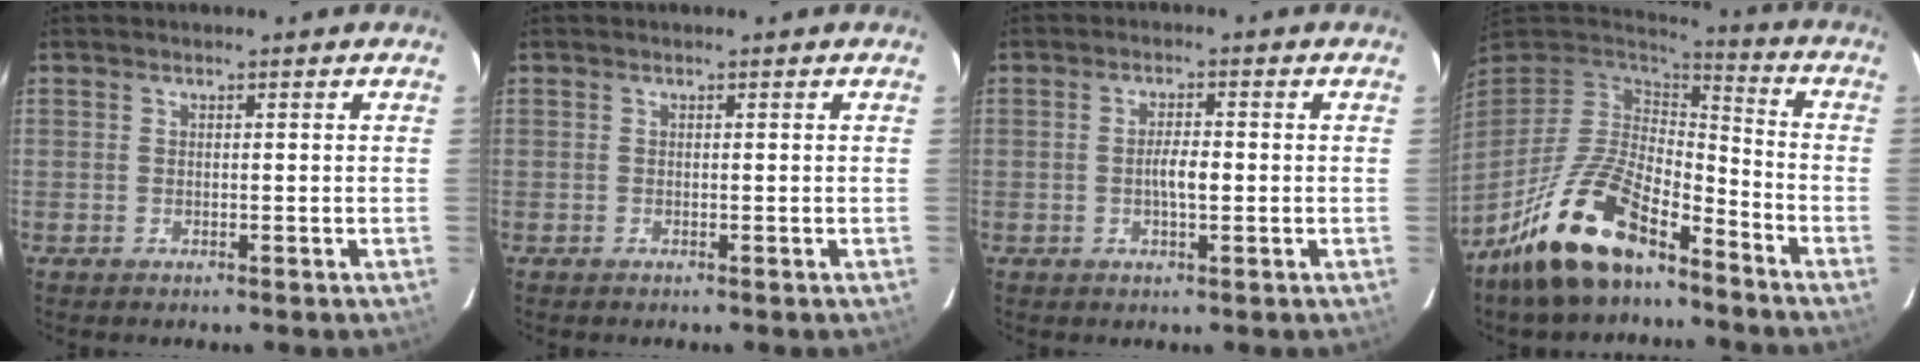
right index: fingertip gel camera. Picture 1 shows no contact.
{"total": 0.0}
{"total": 3.2, "force": [-0.4, 0.9, 3.0], "torque": [-0.055, 0.003, -0.007]}
{"total": 17.3, "force": [-12.1, 6.4, 10.6], "torque": [-0.222, -0.014, -0.223]}